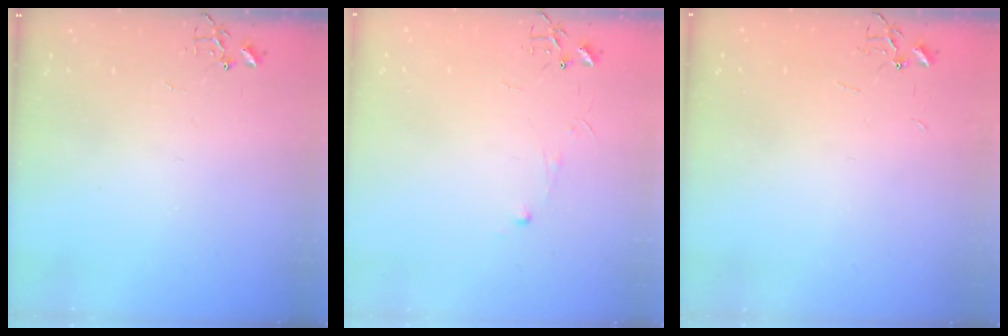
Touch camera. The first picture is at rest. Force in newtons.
{"total": 3.9, "press": 3.8, "slide": 0.4}
{"total": 1.8, "press": 1.8, "slide": 0.2}